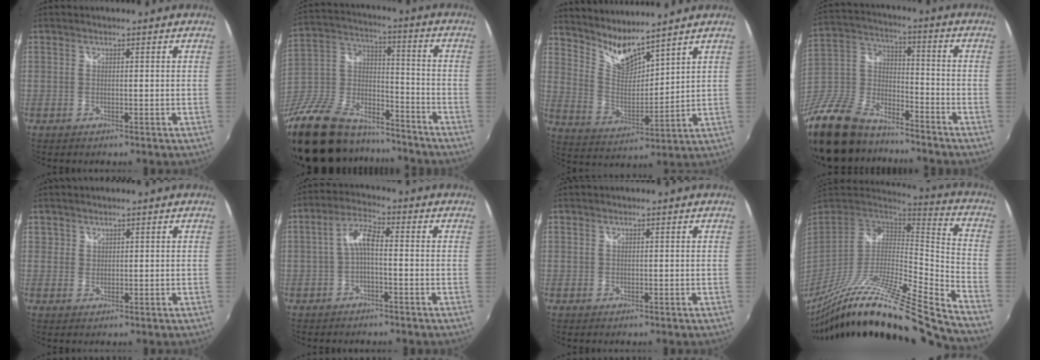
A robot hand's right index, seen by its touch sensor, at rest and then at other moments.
{"total": 30.2, "force": [-21.6, 14.2, 15.6], "torque": [-0.359, 0.004, -0.349]}
{"total": 8.5, "force": [7.9, 0.5, 3.0], "torque": [-0.059, -0.022, 0.160]}
{"total": 24.1, "force": [-17.1, 11.4, 12.6], "torque": [-0.312, -0.017, -0.306]}
{"total": 1.3, "force": [0.8, 1.0, 0.0], "torque": [0.004, 0.003, 0.013]}
{"total": 4.6, "force": [-1.2, 1.4, 4.2], "torque": [-0.090, 0.013, -0.024]}
{"total": 0.0}
{"total": 28.2, "force": [-21.4, 0.4, 18.4], "torque": [-0.286, -0.061, -0.363]}